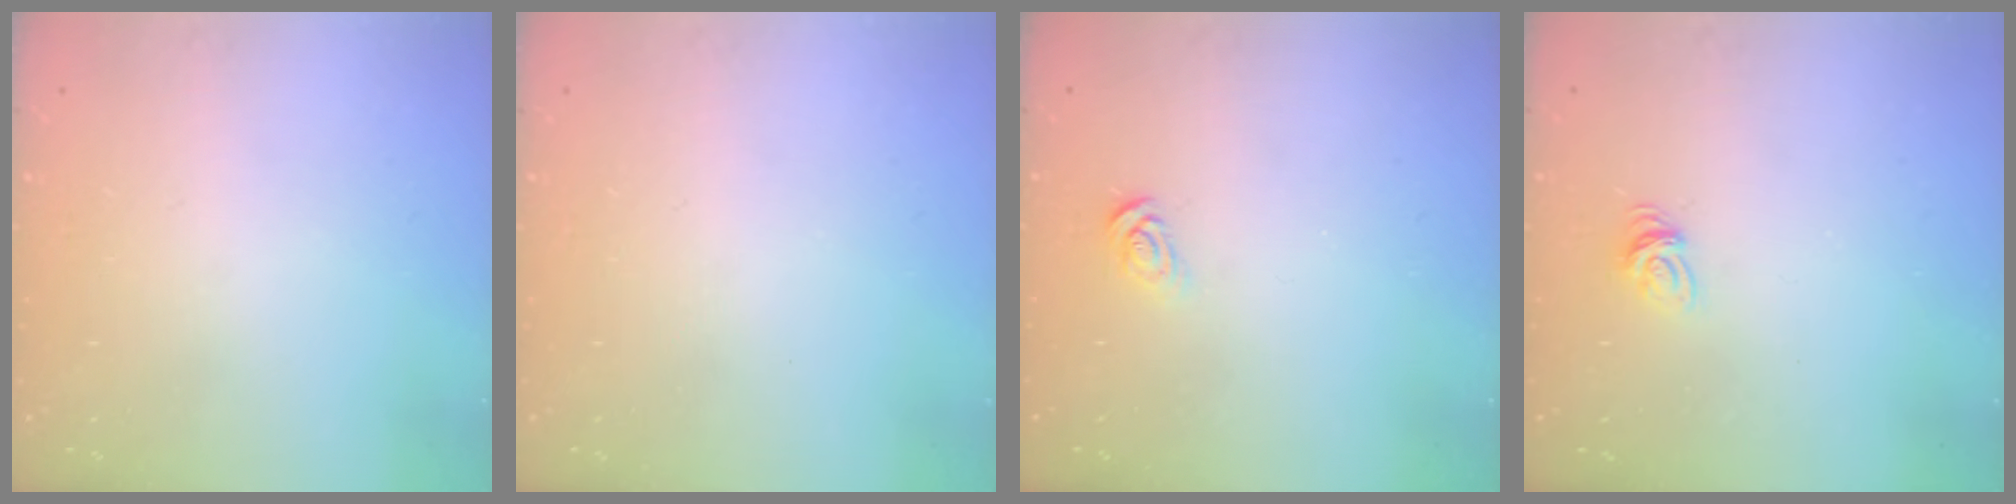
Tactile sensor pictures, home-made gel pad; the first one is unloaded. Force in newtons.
{"total": 0.0}
{"total": 3.7, "press": 3.7, "slide": 0.4}
{"total": 5.3, "press": 5.2, "slide": 0.3}